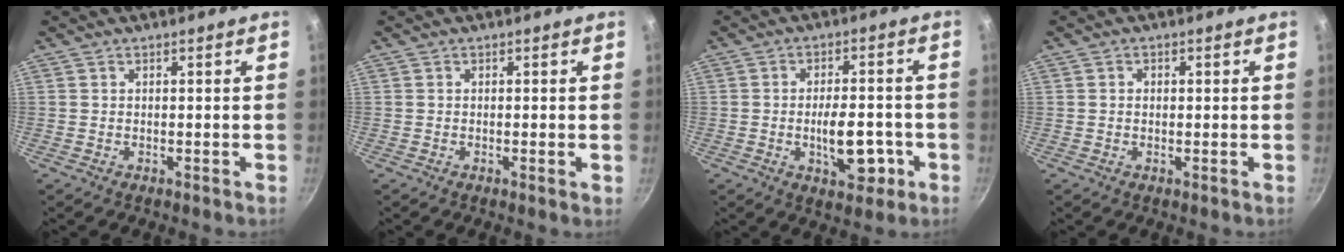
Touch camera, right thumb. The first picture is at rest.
{"total": 0.9, "force": [-0.2, 0.1, 0.9], "torque": [-0.015, -0.002, -0.004]}
{"total": 9.6, "force": [-2.6, 4.8, 7.9], "torque": [-0.089, 0.012, -0.033]}
{"total": 1.2, "force": [0.1, 1.0, 0.6], "torque": [-0.008, 0.004, 0.000]}